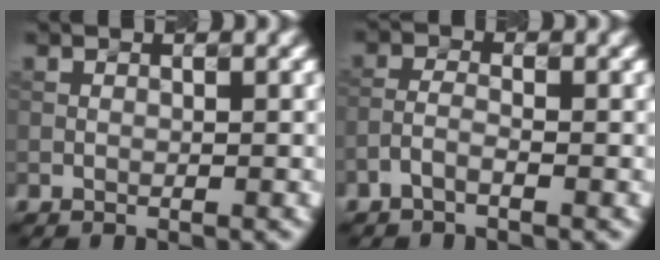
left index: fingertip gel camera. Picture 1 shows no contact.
{"total": 1.7, "force": [-1.1, 0.6, 1.1], "torque": [-0.029, 0.006, -0.028]}